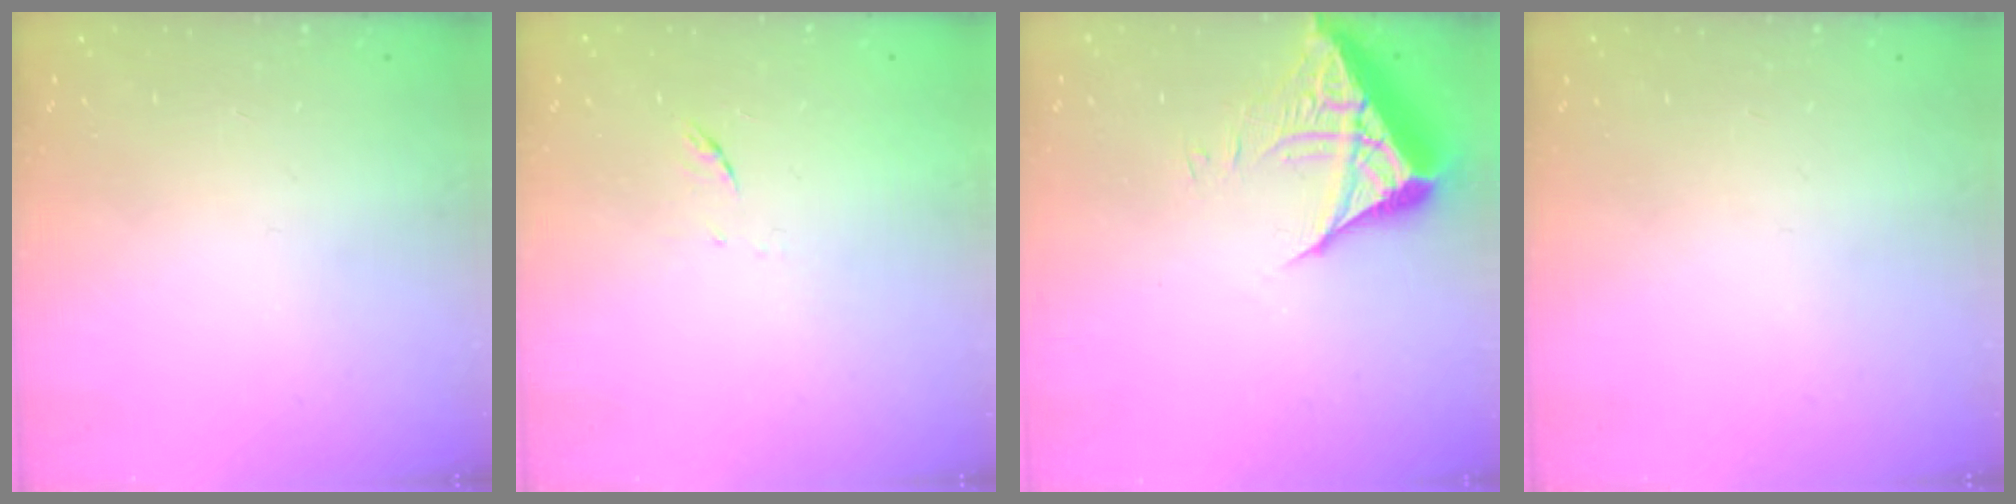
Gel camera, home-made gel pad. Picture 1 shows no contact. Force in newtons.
{"total": 4.8, "press": 4.6, "slide": 1.3}
{"total": 7.2, "press": 7.2, "slide": 0.6}
{"total": 0.0}